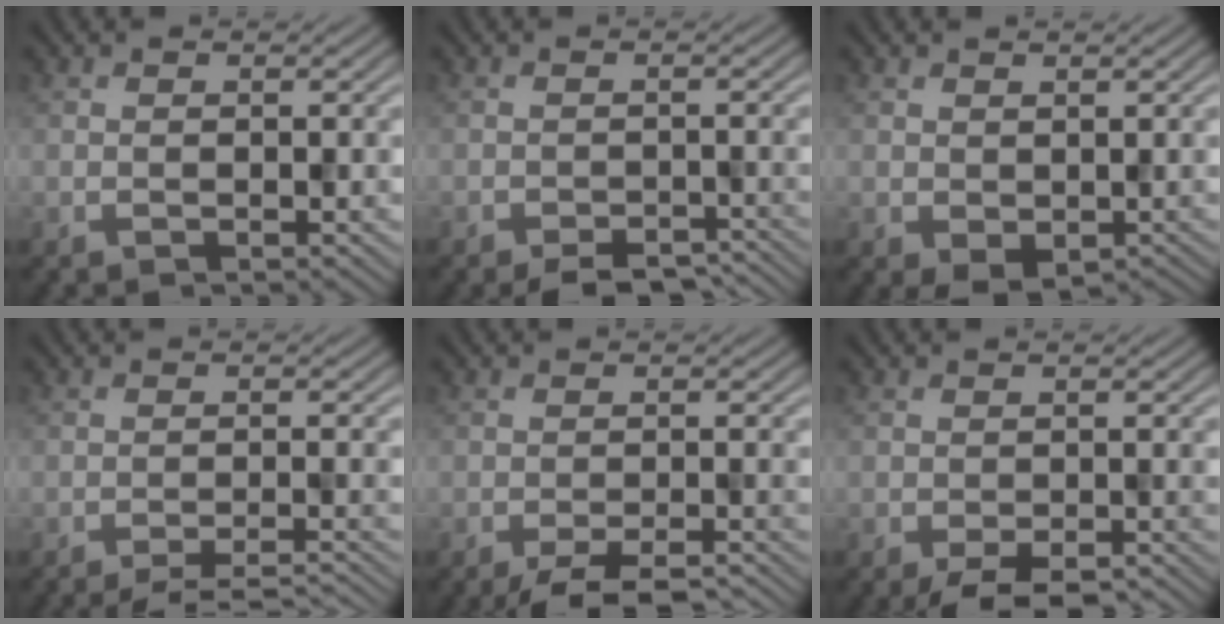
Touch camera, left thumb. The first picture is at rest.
{"total": 4.4, "force": [-3.7, 1.3, 2.1], "torque": [-0.030, -0.005, -0.056]}
{"total": 1.9, "force": [-0.4, 1.3, 1.3], "torque": [-0.030, -0.009, -0.003]}
{"total": 5.2, "force": [-4.5, 0.5, 2.6], "torque": [-0.044, 0.004, -0.075]}
{"total": 4.6, "force": [-3.7, 0.7, 2.7], "torque": [-0.043, 0.001, -0.063]}
{"total": 4.6, "force": [-3.4, 1.3, 2.8], "torque": [-0.041, -0.004, -0.055]}